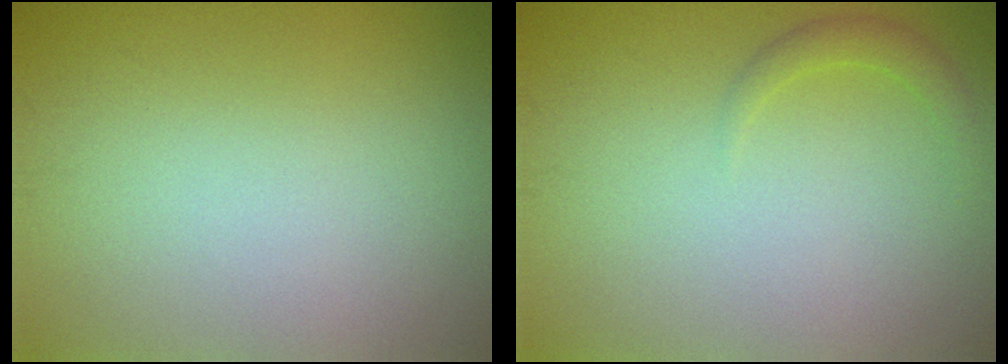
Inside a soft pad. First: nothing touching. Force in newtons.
{"total": 1.3, "press": 1.3, "slide": 0.0}